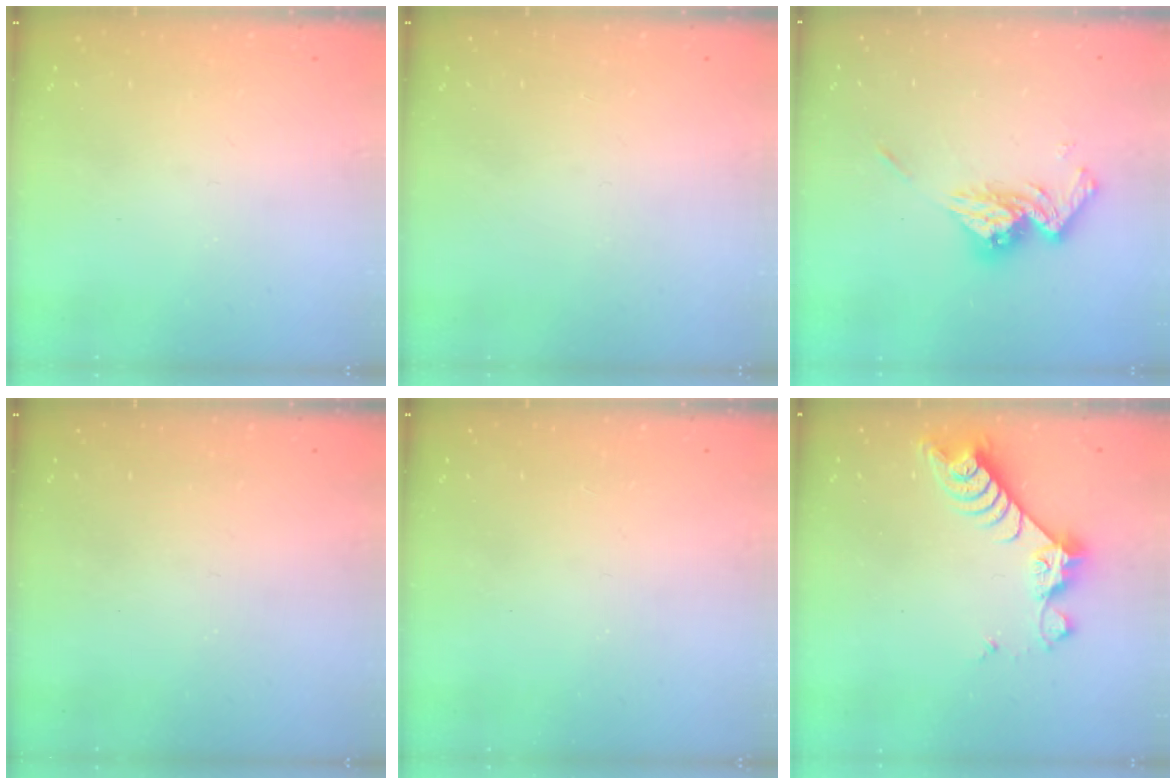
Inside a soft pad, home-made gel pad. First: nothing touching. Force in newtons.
{"total": 0.0}
{"total": 13.5, "press": 13.4, "slide": 1.2}
{"total": 0.0}
{"total": 1.7, "press": 1.7, "slide": 0.2}
{"total": 8.1, "press": 8.1, "slide": 0.7}